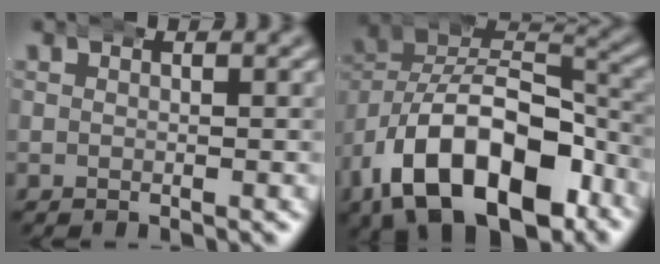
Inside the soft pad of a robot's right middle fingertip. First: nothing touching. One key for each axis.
{"total": 15.4, "fx": -6.1, "fy": 10.3, "fz": 9.7, "tx": -0.194, "ty": -0.041, "tz": -0.080}